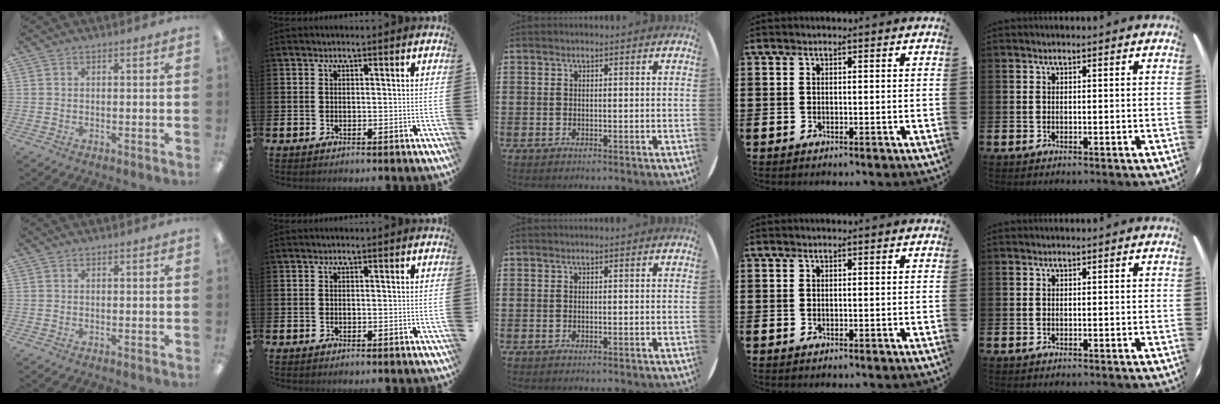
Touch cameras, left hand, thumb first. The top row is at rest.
{}